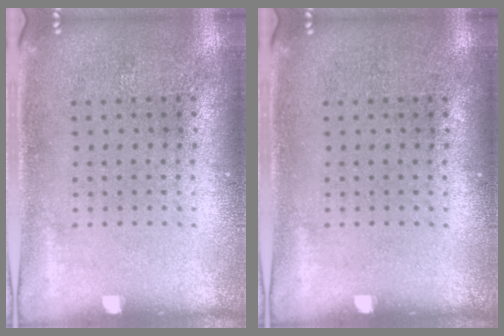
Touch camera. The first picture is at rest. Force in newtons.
{"total": 0.0}